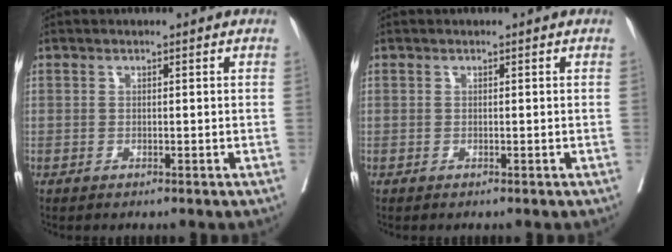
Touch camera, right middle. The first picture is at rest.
{"total": 0.0}